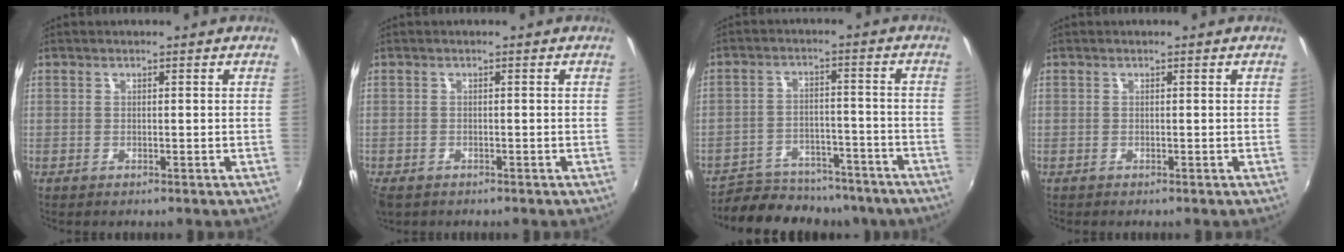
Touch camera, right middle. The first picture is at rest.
{"total": 3.6, "force": [-2.3, 2.1, 1.8], "torque": [-0.044, -0.015, -0.040]}
{"total": 18.8, "force": [-15.9, 7.3, 6.8], "torque": [-0.146, 0.004, -0.211]}
{"total": 0.0}